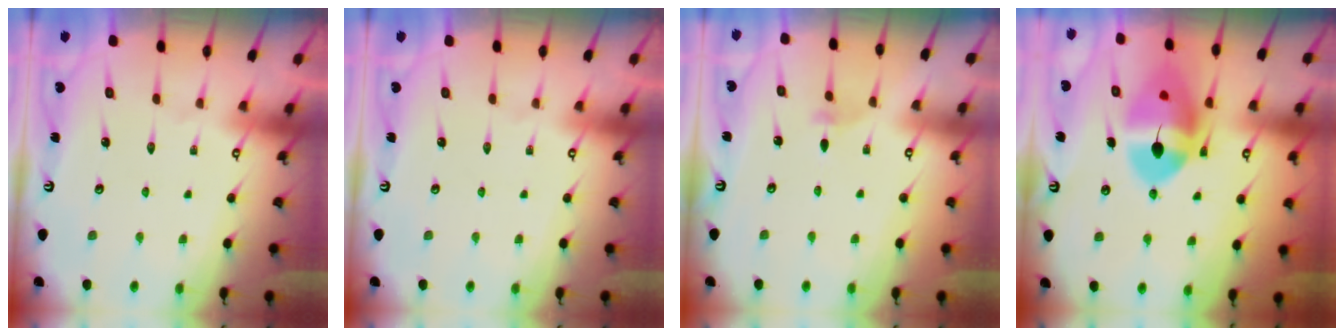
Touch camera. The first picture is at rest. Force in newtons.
{"total": 0.0}
{"total": 2.9, "press": 2.8, "slide": 0.8}
{"total": 14.6, "press": 14.4, "slide": 1.8}